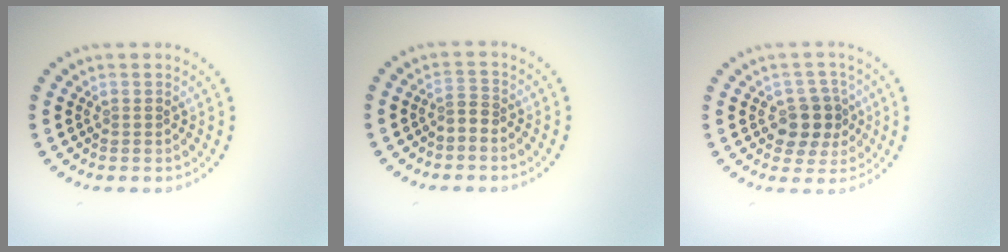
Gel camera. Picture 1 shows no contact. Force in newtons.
{"total": 1.2, "press": 0.7, "slide": 1.0}
{"total": 3.6, "press": 3.4, "slide": 1.3}